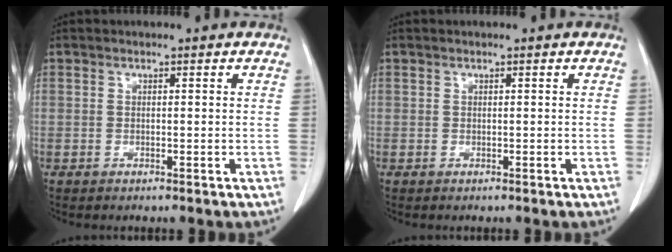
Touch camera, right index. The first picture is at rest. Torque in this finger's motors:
{"motor_torque": [0.23, -0.03, 0.02, 0.00]}